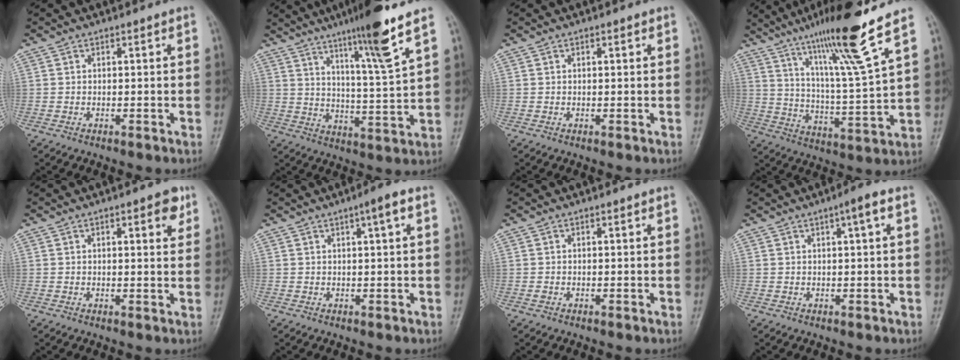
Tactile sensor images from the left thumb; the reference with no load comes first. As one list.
[{"total": 13.4, "force": [8.5, -0.5, 10.3], "torque": [-0.174, -0.048, 0.143]}, {"total": 0.9, "force": [0.4, 0.3, 0.7], "torque": [-0.011, 0.002, 0.004]}, {"total": 17.4, "force": [11.5, -0.5, 13.1], "torque": [-0.217, -0.058, 0.195]}, {"total": 4.5, "force": [2.2, 1.6, 3.7], "torque": [-0.038, -0.006, 0.025]}, {"total": 3.6, "force": [1.5, 0.3, 3.3], "torque": [-0.052, 0.004, 0.023]}, {"total": 0.7, "force": [0.0, 0.4, 0.6], "torque": [-0.008, 0.001, 0.003]}, {"total": 3.4, "force": [1.3, 0.3, 3.1], "torque": [-0.050, 0.006, 0.020]}]